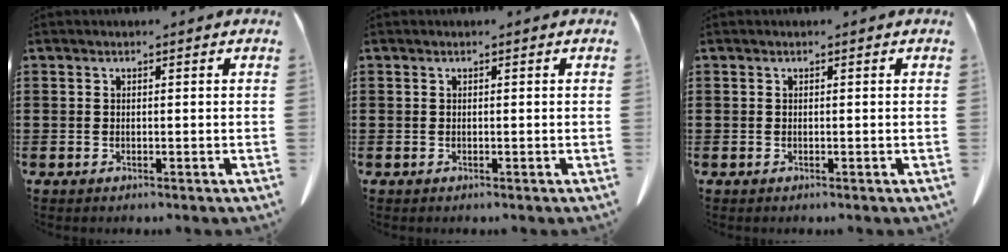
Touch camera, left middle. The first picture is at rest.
{"total": 0.0}
{"total": 0.0}